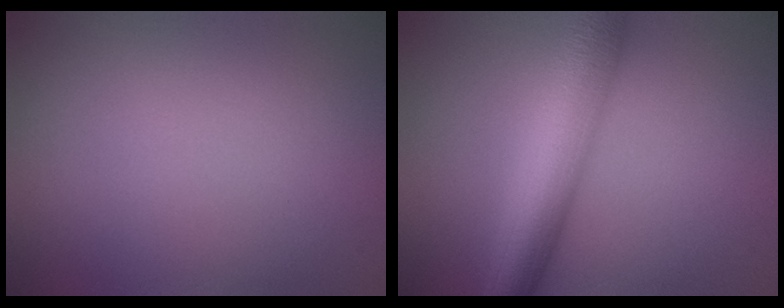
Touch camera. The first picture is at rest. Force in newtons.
{"total": 7.5, "press": 7.5, "slide": 0.1}